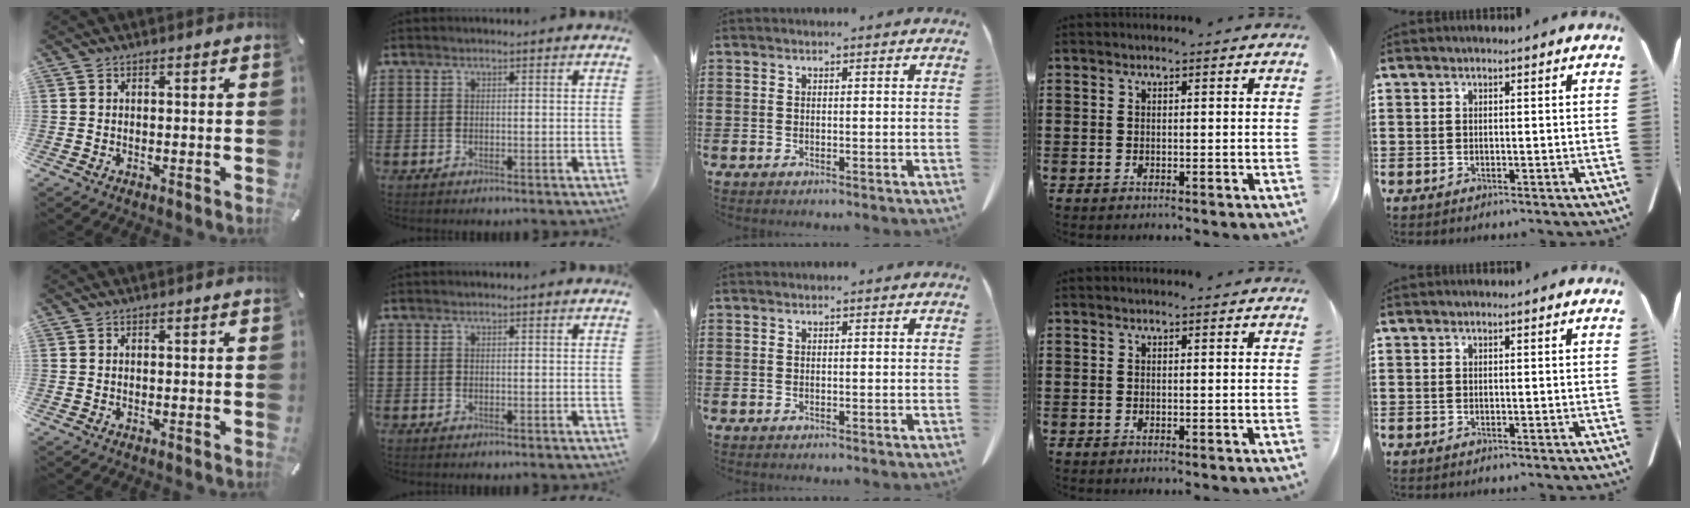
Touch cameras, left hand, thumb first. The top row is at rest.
{}